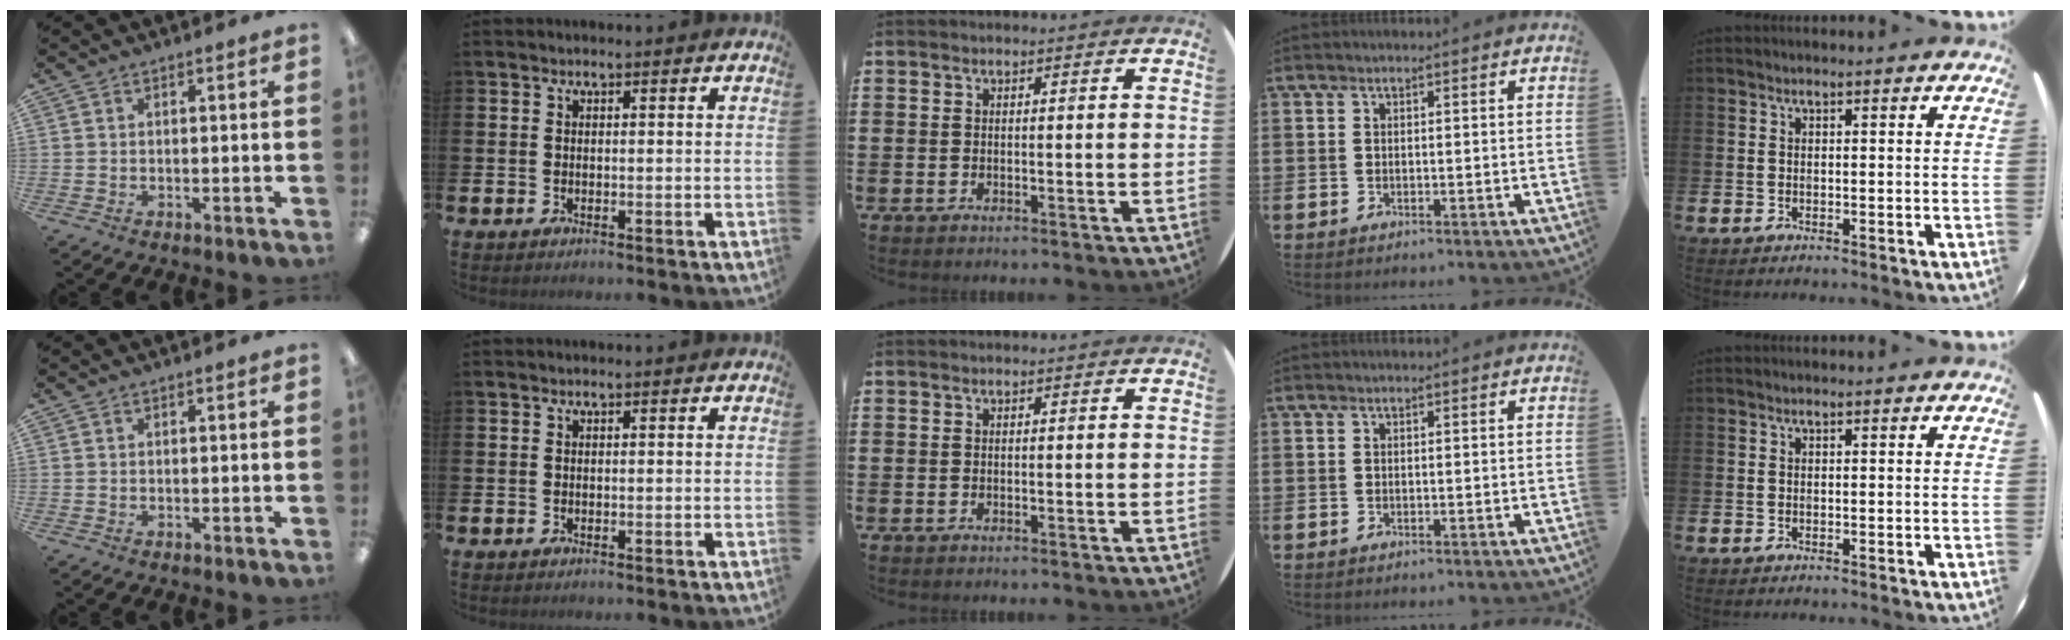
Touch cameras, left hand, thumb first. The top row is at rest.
{}